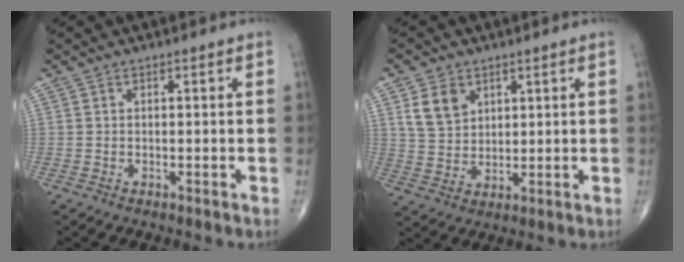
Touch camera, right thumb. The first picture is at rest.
{"total": 6.6, "force": [3.2, 4.8, 3.3], "torque": [-0.046, -0.015, 0.068]}